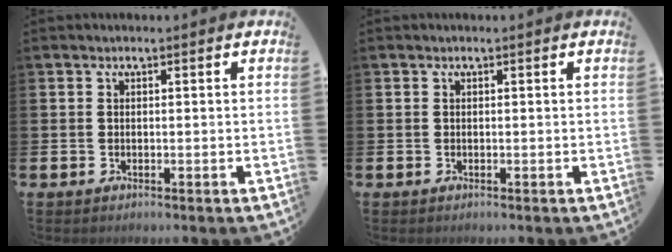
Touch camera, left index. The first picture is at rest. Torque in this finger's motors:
{"motor_torque": [0.07, -0.13, 0.03, 0.01]}